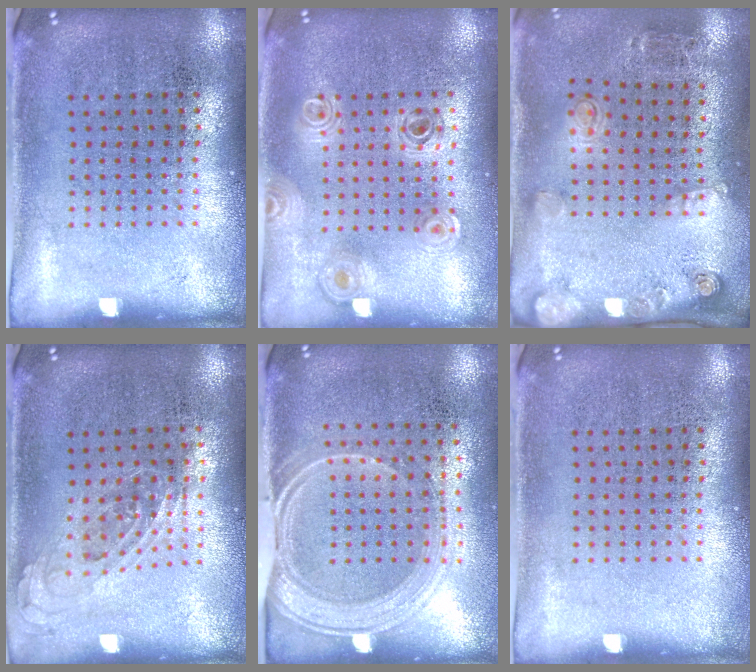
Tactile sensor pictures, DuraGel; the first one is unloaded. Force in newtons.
{"total": 0.8, "press": 0.8, "slide": 0.2}
{"total": 2.1, "press": 1.3, "slide": 1.6}
{"total": 0.8, "press": 0.7, "slide": 0.4}
{"total": 1.7, "press": 1.4, "slide": 1.0}
{"total": 0.0}